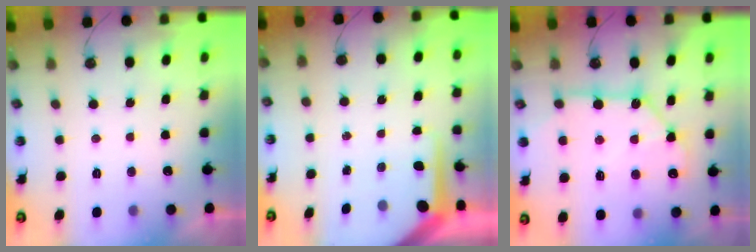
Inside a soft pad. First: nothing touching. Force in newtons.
{"total": 7.5, "press": 7.4, "slide": 0.9}
{"total": 12.4, "press": 12.3, "slide": 1.6}